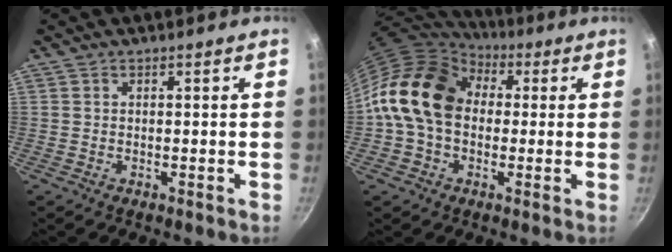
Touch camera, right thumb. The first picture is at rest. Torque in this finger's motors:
{"motor_torque": [1.32, 1.34, 0.28, -0.21, 0.20]}